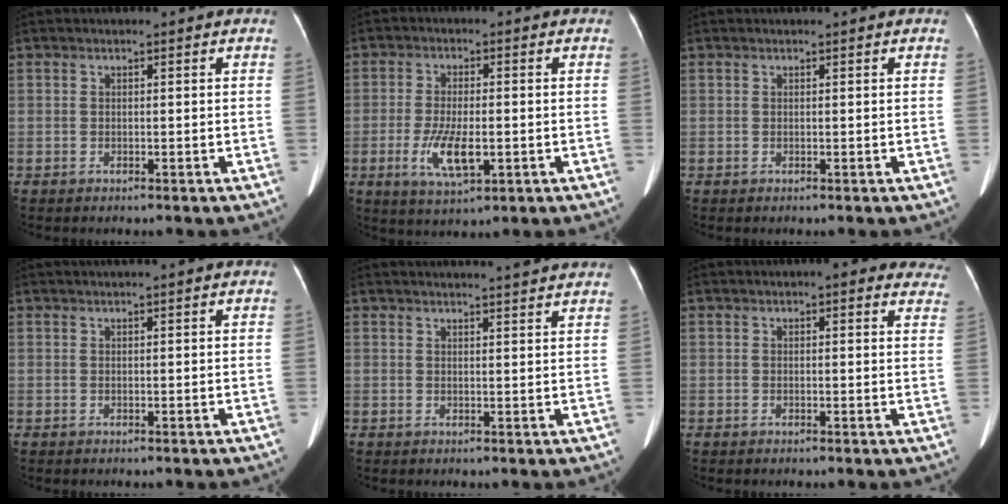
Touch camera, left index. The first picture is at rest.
{"total": 6.9, "force": [-1.9, 2.2, 6.3], "torque": [-0.127, -0.011, -0.028]}
{"total": 0.0}
{"total": 2.5, "force": [2.0, -0.2, 1.4], "torque": [-0.013, 0.028, 0.032]}
{"total": 7.8, "force": [7.3, -0.2, 2.8], "torque": [-0.038, 0.012, 0.075]}
{"total": 8.8, "force": [7.3, 2.4, 4.2], "torque": [-0.022, 0.000, 0.062]}